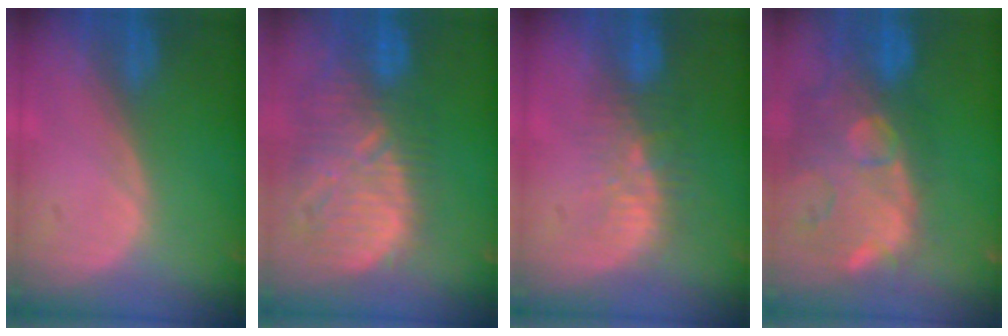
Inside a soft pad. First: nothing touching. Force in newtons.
{"total": 12.8, "press": 11.3, "slide": 6.2}
{"total": 6.0, "press": 5.7, "slide": 1.9}
{"total": 14.0, "press": 11.5, "slide": 8.1}